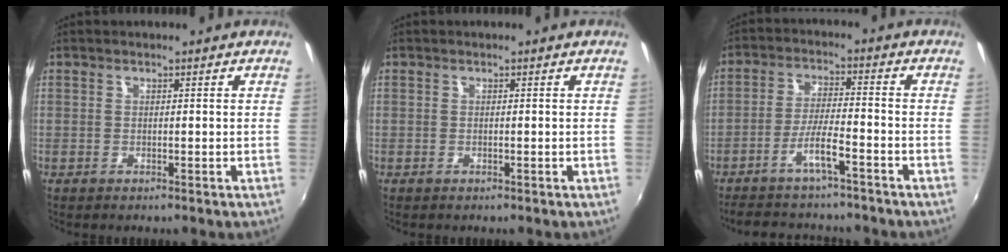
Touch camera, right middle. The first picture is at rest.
{"total": 0.0}
{"total": 11.3, "force": [-9.5, 1.7, 5.8], "torque": [-0.124, 0.000, -0.153]}